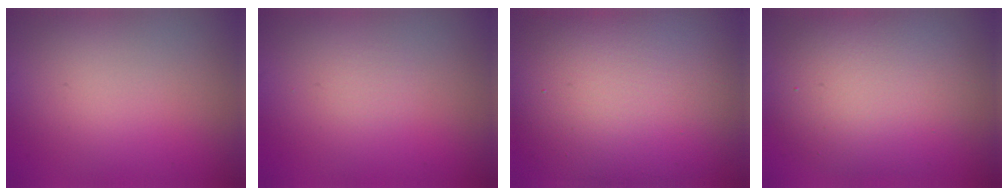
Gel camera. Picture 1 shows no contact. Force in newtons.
{"total": 0.5, "press": 0.5, "slide": 0.0}
{"total": 14.2, "press": 14.2, "slide": 1.1}
{"total": 8.3, "press": 8.2, "slide": 0.2}